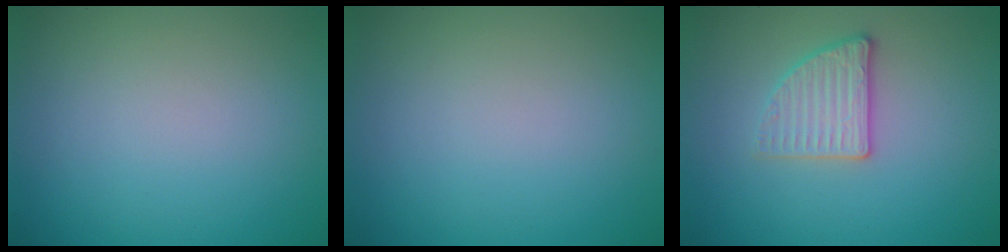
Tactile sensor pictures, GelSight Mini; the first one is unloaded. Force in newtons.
{"total": 0.0}
{"total": 2.7, "press": 2.6, "slide": 0.8}